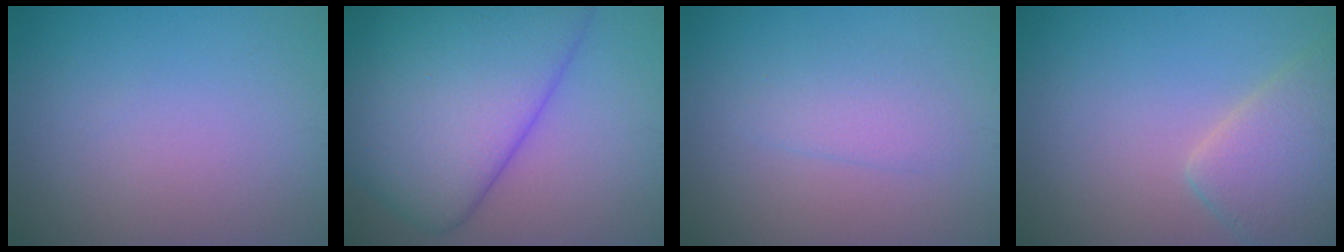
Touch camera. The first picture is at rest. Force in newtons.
{"total": 13.0, "press": 13.0, "slide": 0.5}
{"total": 2.0, "press": 1.9, "slide": 0.1}
{"total": 5.1, "press": 5.0, "slide": 0.4}